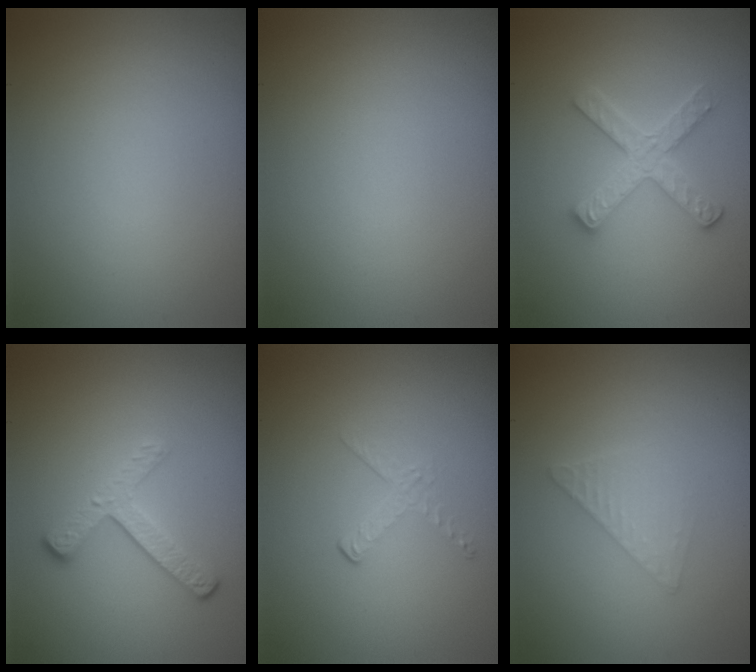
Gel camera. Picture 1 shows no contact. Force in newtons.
{"total": 0.0}
{"total": 2.9, "press": 2.9, "slide": 0.5}
{"total": 3.4, "press": 2.5, "slide": 2.3}
{"total": 1.2, "press": 0.4, "slide": 1.2}
{"total": 1.6, "press": 1.6, "slide": 0.1}